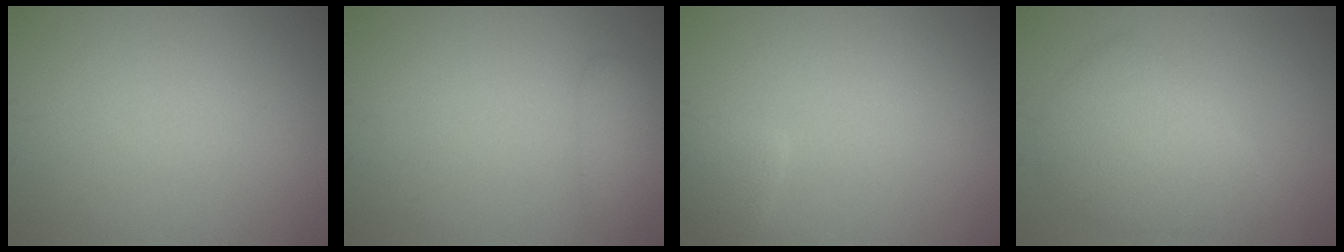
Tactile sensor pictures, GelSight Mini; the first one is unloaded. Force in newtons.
{"total": 1.5, "press": 1.5, "slide": 0.2}
{"total": 1.7, "press": 1.7, "slide": 0.1}
{"total": 4.6, "press": 4.6, "slide": 0.2}